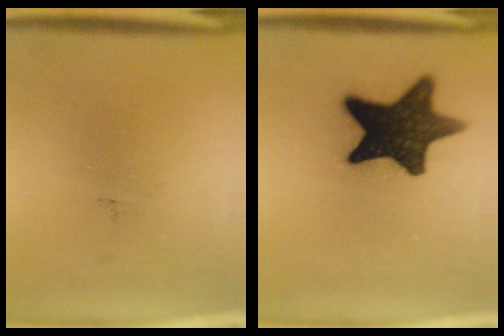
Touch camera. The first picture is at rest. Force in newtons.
{"total": 15.9}